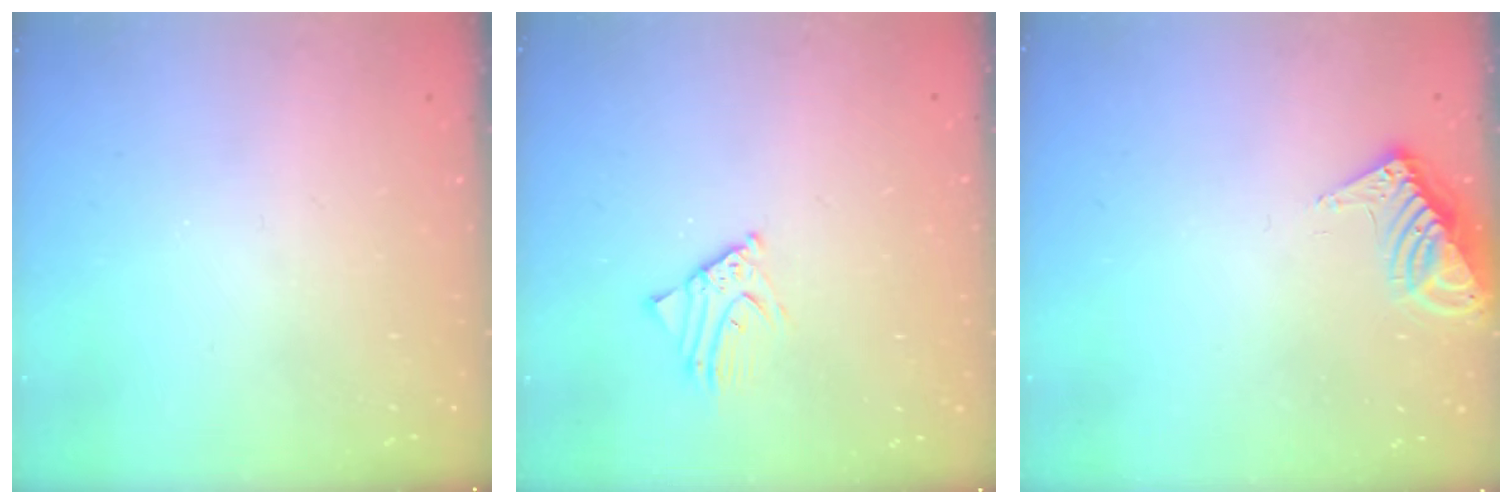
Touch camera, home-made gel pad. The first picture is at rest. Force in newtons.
{"total": 3.5, "press": 3.5, "slide": 0.3}
{"total": 9.4, "press": 9.4, "slide": 0.8}